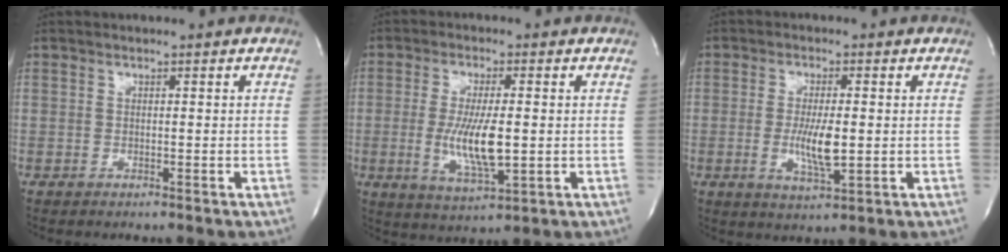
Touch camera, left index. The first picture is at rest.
{"total": 8.6, "force": [-0.7, 1.8, 8.3], "torque": [-0.167, -0.017, -0.009]}
{"total": 6.0, "force": [-0.6, 1.3, 5.8], "torque": [-0.114, -0.011, -0.008]}